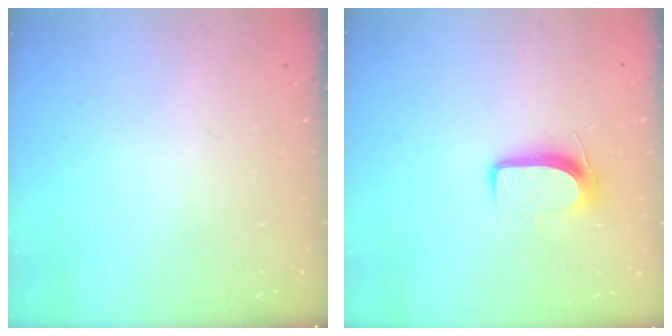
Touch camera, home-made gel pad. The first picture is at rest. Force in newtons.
{"total": 8.0, "press": 8.0, "slide": 0.9}